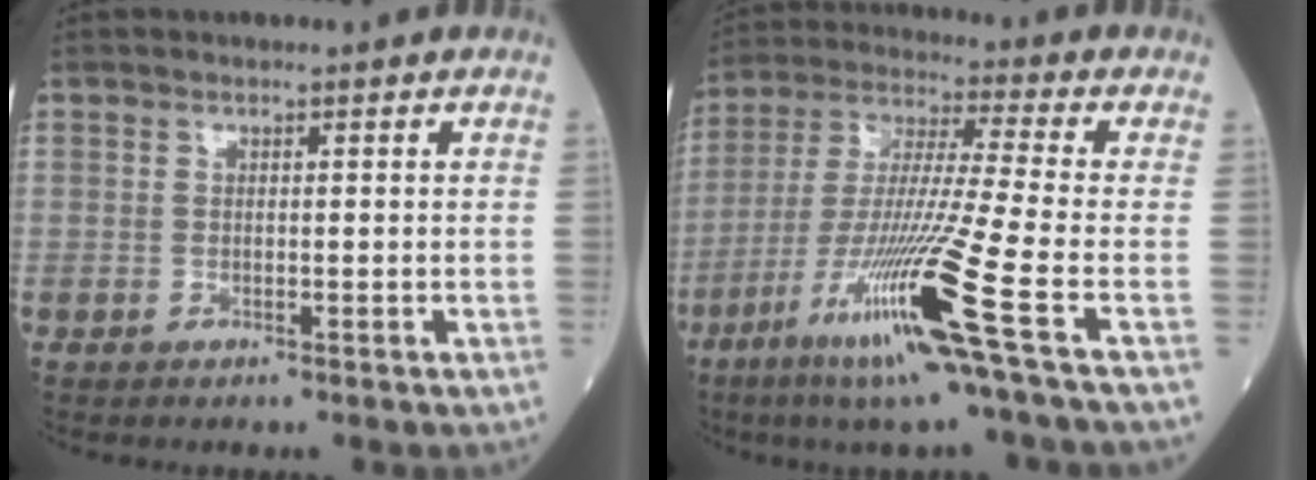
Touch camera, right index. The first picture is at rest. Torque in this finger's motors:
{"motor_torque": [1.75, -0.39, 0.95, 0.21]}